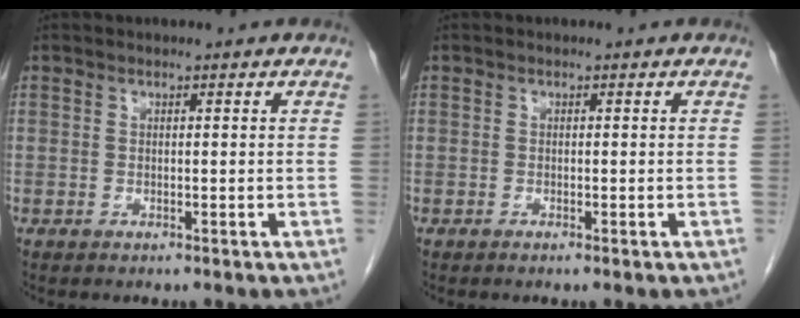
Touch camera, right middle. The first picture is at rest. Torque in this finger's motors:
{"motor_torque": [-0.20, -0.04, -0.02, -0.01]}